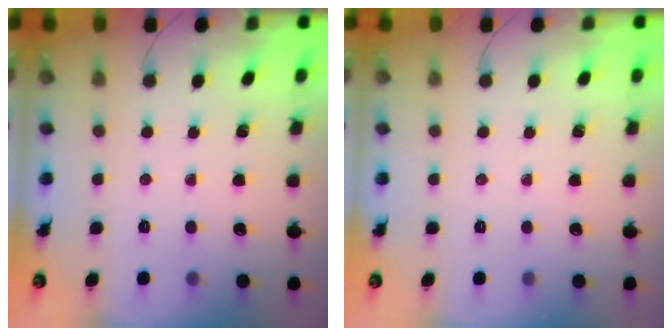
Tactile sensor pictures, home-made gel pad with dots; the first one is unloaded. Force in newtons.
{"total": 0.0}